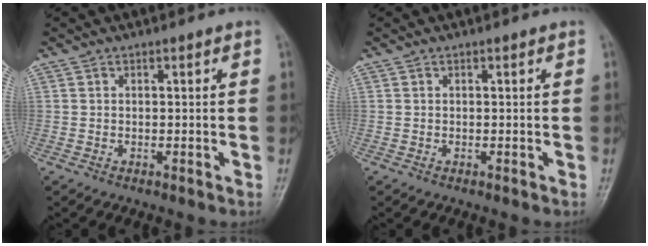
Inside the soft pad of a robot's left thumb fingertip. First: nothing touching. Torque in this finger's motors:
{"motor_torque": [-0.14, 0.14, 0.00, 0.00, 0.00]}